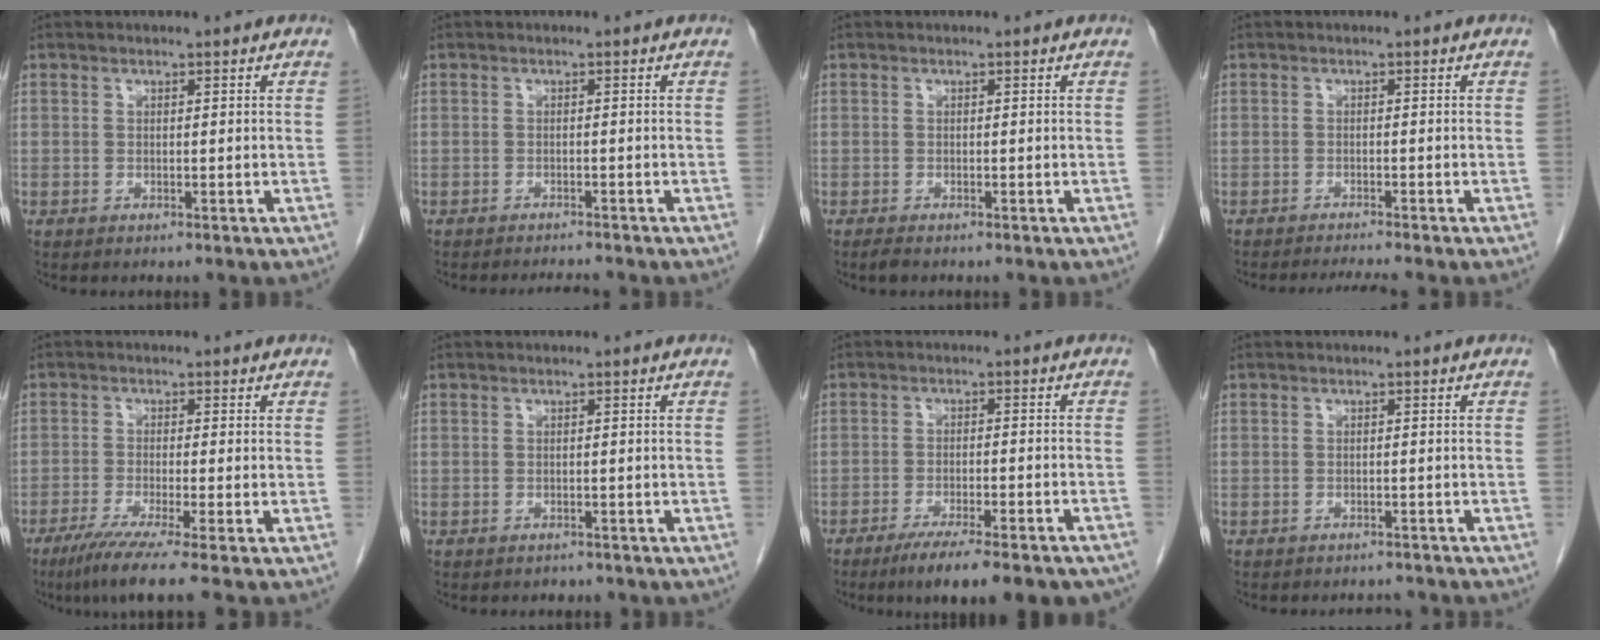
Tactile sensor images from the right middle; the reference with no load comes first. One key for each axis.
{"total": 2.9, "fx": -2.9, "fy": 0.0, "fz": 0.6, "tx": -0.008, "ty": -0.009, "tz": -0.041}
{"total": 1.1, "fx": -0.9, "fy": 0.3, "fz": 0.6, "tx": -0.018, "ty": -0.003, "tz": -0.015}
{"total": 3.5, "fx": -3.2, "fy": -0.9, "fz": 1.0, "tx": -0.017, "ty": -0.012, "tz": -0.052}
{"total": 7.0, "fx": -5.1, "fy": -1.1, "fz": 4.7, "tx": -0.075, "ty": -0.022, "tz": -0.089}
{"total": 2.6, "fx": -2.2, "fy": 1.4, "fz": 0.4, "tx": -0.013, "ty": 0.003, "tz": -0.024}
{"total": 14.0, "fx": -11.3, "fy": 2.3, "fz": 7.9, "tx": -0.084, "ty": -0.006, "tz": -0.158}
{"total": 4.0, "fx": -3.7, "fy": 1.2, "fz": 0.5, "tx": -0.004, "ty": 0.000, "tz": -0.047}